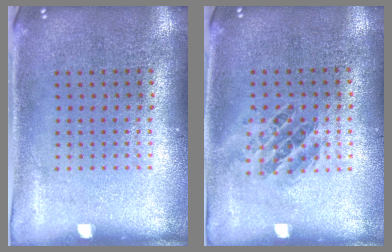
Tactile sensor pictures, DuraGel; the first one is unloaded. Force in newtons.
{"total": 0.9, "press": 0.8, "slide": 0.4}